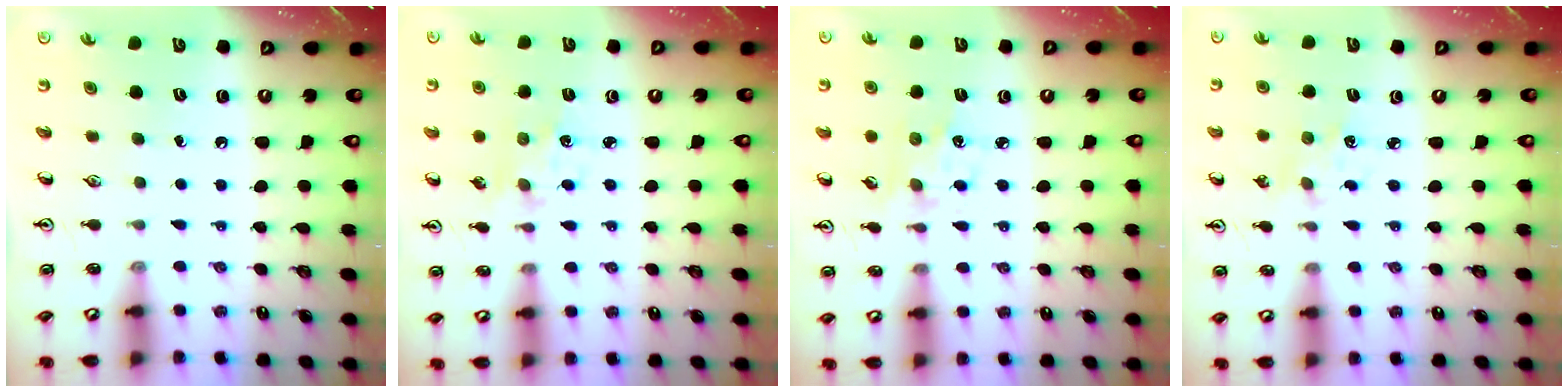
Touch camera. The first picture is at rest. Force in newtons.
{"total": 1.7, "press": 1.7, "slide": 0.3}
{"total": 2.9, "press": 2.9, "slide": 0.7}
{"total": 1.8, "press": 1.7, "slide": 0.3}